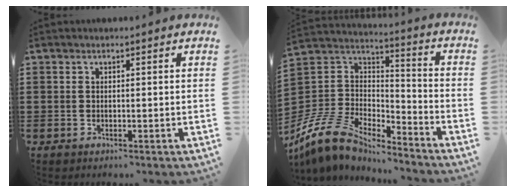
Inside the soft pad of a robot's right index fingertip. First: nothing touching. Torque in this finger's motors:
{"motor_torque": [-1.05, 1.09, 0.26, 0.13]}